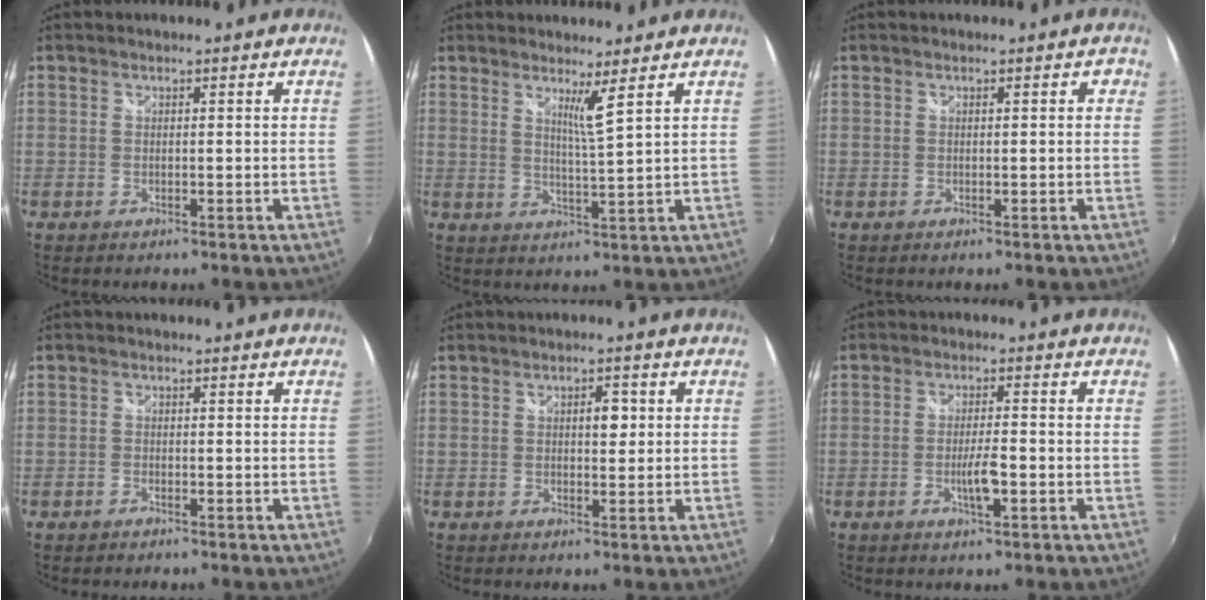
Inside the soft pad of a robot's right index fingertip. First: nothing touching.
{"total": 3.7, "force": [2.4, -1.0, 2.7], "torque": [-0.045, -0.014, 0.034]}
{"total": 1.5, "force": [0.3, 0.8, 1.3], "torque": [-0.016, 0.006, 0.003]}
{"total": 1.0, "force": [-0.9, 0.6, 0.0], "torque": [-0.005, -0.002, -0.017]}
{"total": 2.6, "force": [0.4, 1.5, 2.1], "torque": [-0.028, 0.007, 0.006]}
{"total": 4.3, "force": [-1.6, 0.9, 3.9], "torque": [-0.074, -0.002, -0.029]}